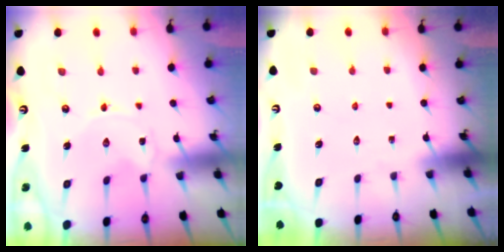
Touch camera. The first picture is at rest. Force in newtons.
{"total": 0.0}